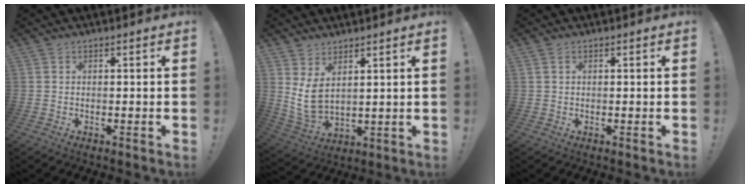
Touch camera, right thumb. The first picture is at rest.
{"total": 7.8, "force": [3.9, 4.1, 5.4], "torque": [-0.110, -0.031, 0.077]}
{"total": 1.0, "force": [0.4, 0.7, 0.6], "torque": [-0.011, 0.003, 0.008]}